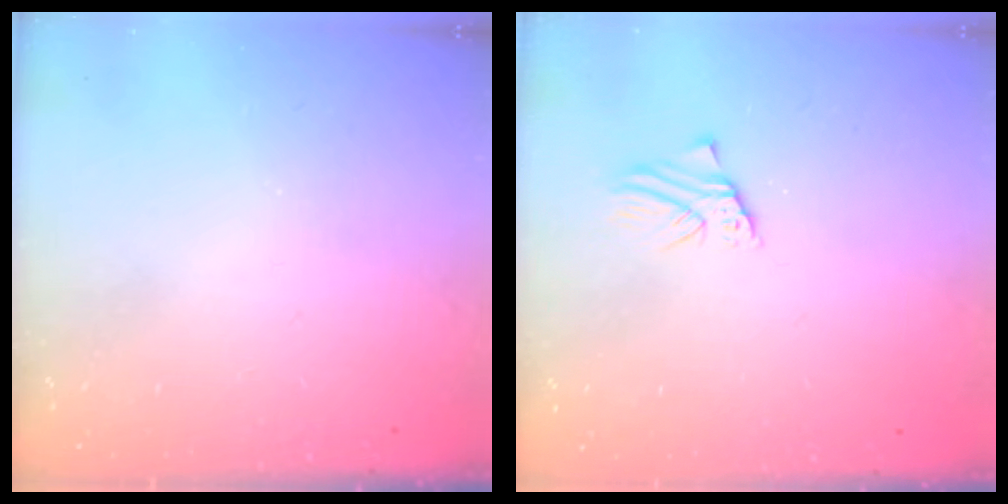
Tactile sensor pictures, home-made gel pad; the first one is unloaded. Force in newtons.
{"total": 1.4, "press": 1.4, "slide": 0.0}